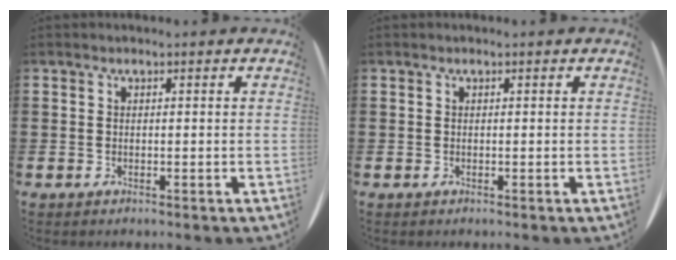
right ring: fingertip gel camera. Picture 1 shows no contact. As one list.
[{"total": 0.0}]